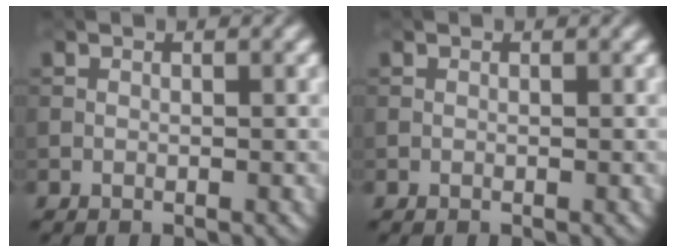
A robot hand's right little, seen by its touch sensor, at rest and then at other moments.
{"total": 0.0}